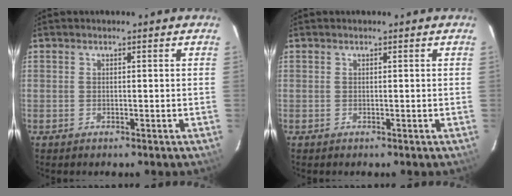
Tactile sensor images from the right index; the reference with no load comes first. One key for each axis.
{"total": 0.0}